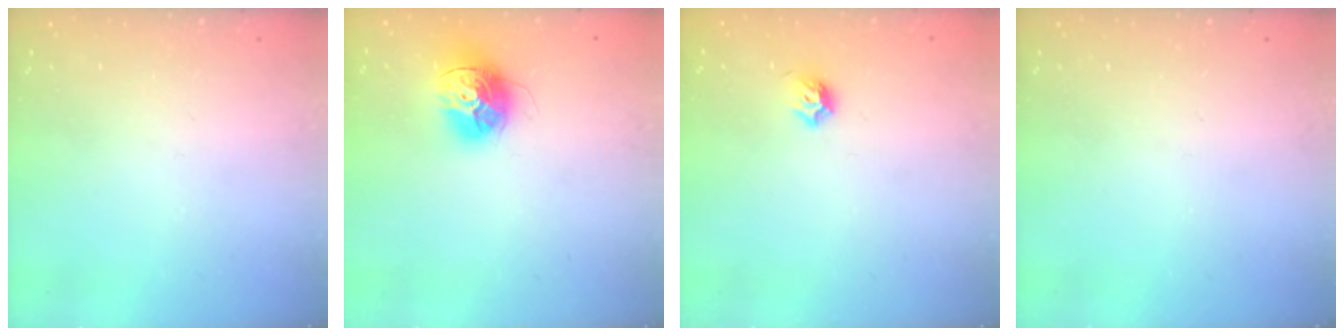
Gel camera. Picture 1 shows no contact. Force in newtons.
{"total": 13.7, "press": 13.7, "slide": 1.0}
{"total": 4.3, "press": 4.2, "slide": 1.2}
{"total": 0.0}